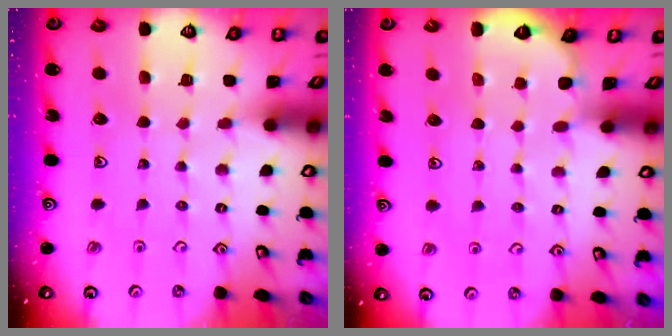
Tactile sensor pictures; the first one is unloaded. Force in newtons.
{"total": 2.0, "press": 2.0, "slide": 0.1}